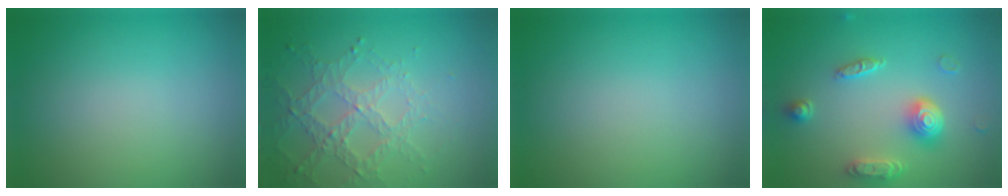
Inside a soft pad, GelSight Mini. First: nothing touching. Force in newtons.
{"total": 3.2, "press": 3.0, "slide": 1.3}
{"total": 0.0}
{"total": 4.3, "press": 3.4, "slide": 2.6}